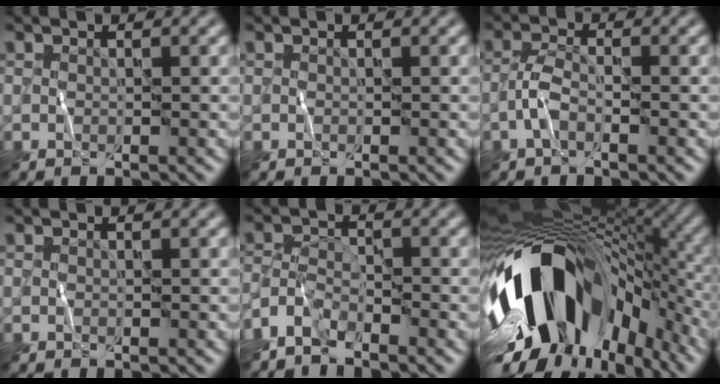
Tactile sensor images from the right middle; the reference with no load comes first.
{"total": 0.0}
{"total": 1.9, "force": [-1.1, 0.6, 1.5], "torque": [-0.032, 0.006, -0.031]}
{"total": 0.0}
{"total": 2.8, "force": [-2.5, 0.8, 0.8], "torque": [-0.019, 0.002, -0.061]}
{"total": 16.3, "force": [-4.3, 9.9, 12.3], "torque": [-0.208, -0.009, -0.074]}